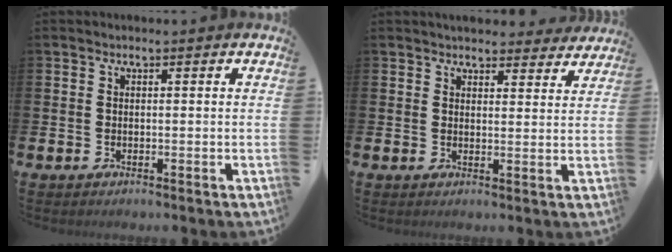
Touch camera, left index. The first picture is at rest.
{"total": 4.2, "force": [4.1, 1.1, 0.1], "torque": [-0.002, -0.022, 0.074]}